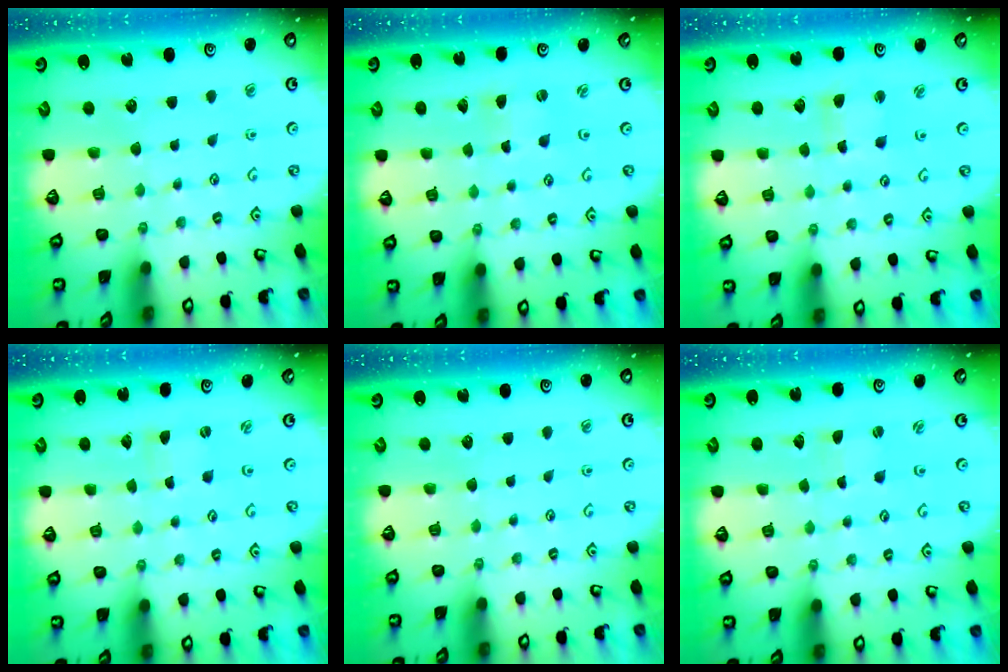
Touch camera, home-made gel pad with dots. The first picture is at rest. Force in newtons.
{"total": 1.0, "press": 1.0, "slide": 0.1}
{"total": 3.1, "press": 3.1, "slide": 0.3}
{"total": 1.0, "press": 1.0, "slide": 0.1}
{"total": 0.0}
{"total": 0.0}